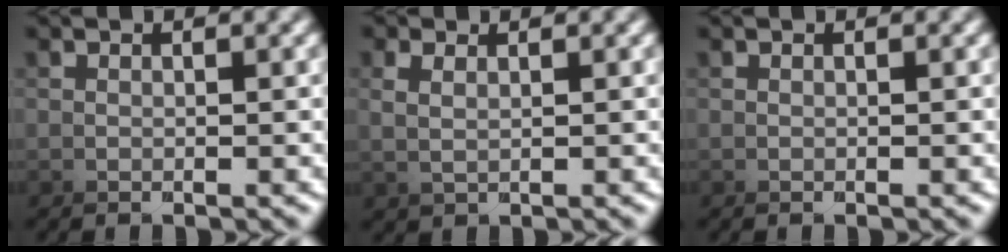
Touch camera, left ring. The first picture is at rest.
{"total": 2.5, "force": [0.2, -2.4, -0.8], "torque": [0.023, 0.011, 0.002]}
{"total": 0.0}